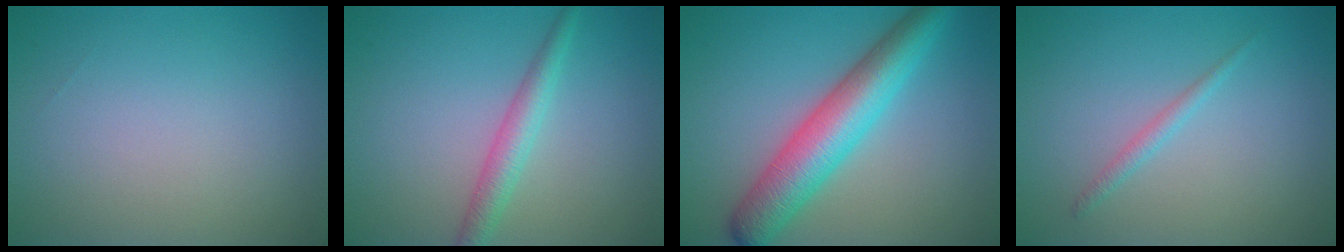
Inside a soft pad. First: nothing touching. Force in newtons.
{"total": 2.6, "press": 2.6, "slide": 0.2}
{"total": 7.1, "press": 7.1, "slide": 0.2}
{"total": 1.1, "press": 1.1, "slide": 0.1}